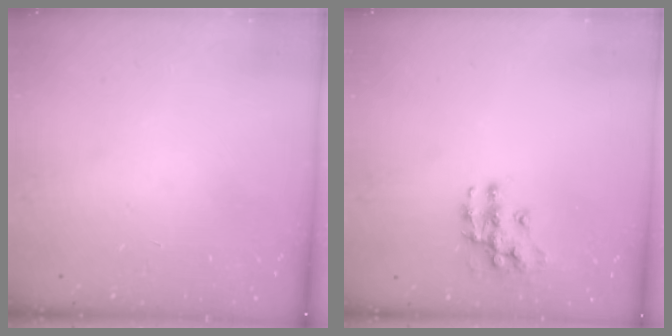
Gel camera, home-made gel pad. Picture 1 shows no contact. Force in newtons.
{"total": 10.9, "press": 10.9, "slide": 0.8}